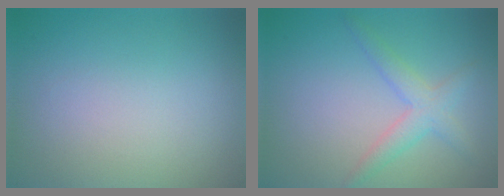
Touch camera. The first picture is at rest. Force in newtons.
{"total": 2.6, "press": 2.6, "slide": 0.1}